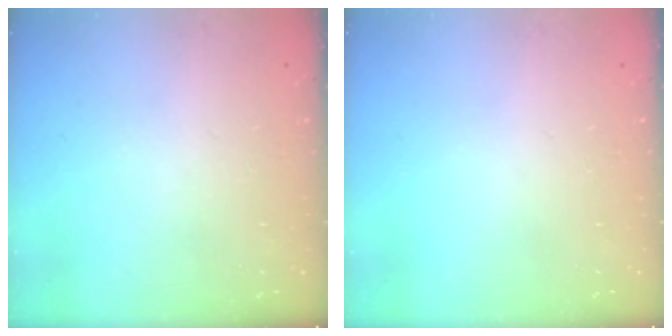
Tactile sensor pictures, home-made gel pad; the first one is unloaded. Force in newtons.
{"total": 0.0}